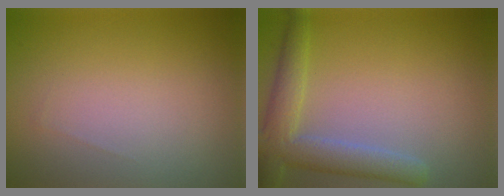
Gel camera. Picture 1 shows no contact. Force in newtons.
{"total": 4.6, "press": 4.6, "slide": 0.6}